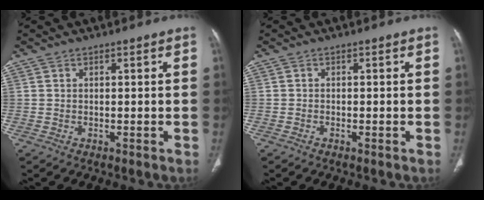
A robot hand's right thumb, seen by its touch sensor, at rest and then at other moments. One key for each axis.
{"total": 0.0}